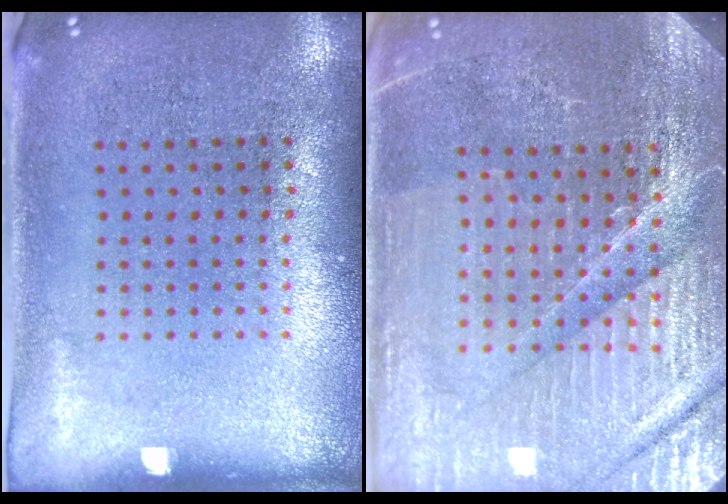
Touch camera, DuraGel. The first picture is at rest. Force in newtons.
{"total": 4.9, "press": 4.6, "slide": 1.5}